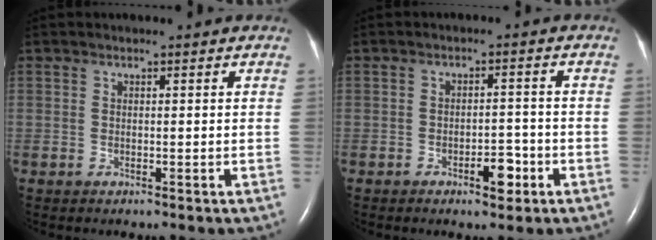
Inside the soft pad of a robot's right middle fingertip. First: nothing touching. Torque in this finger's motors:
{"motor_torque": [0.45, -0.18, 0.03, 0.01]}